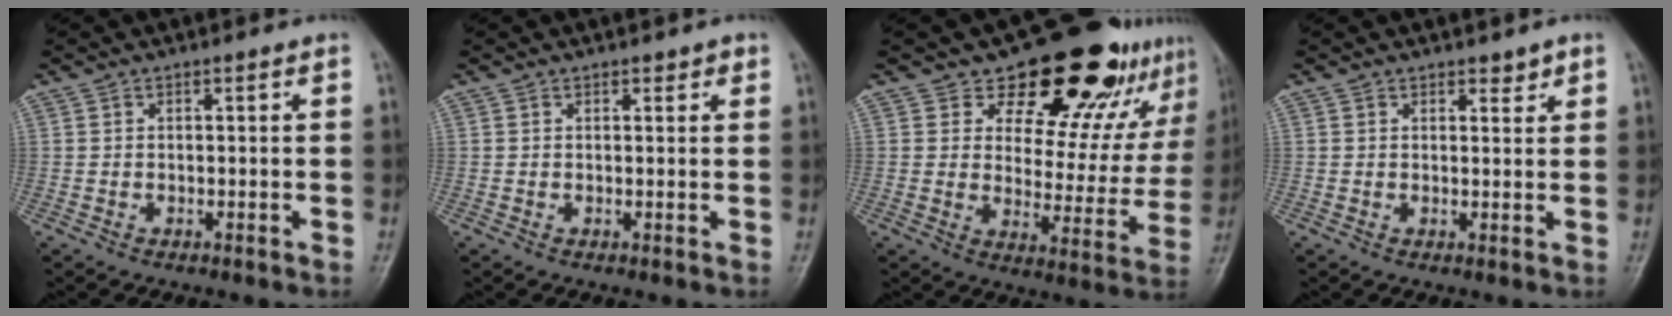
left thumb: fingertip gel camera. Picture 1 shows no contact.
{"total": 1.3, "force": [0.9, 0.8, 0.6], "torque": [0.005, -0.003, 0.007]}
{"total": 19.3, "force": [14.1, 9.4, 9.2], "torque": [-0.062, -0.094, 0.179]}
{"total": 1.9, "force": [1.4, 1.0, 0.8], "torque": [0.003, -0.008, 0.018]}